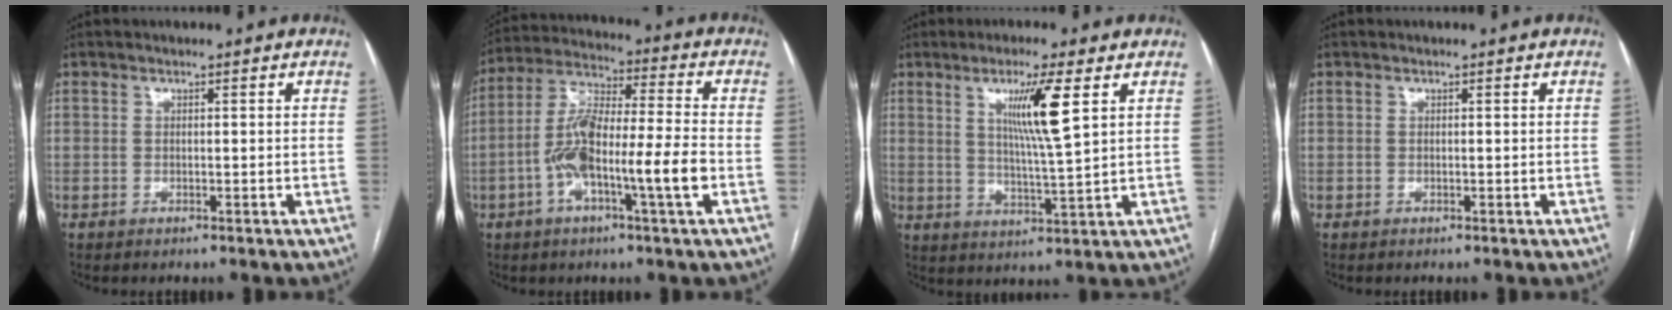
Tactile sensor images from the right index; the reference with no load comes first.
{"total": 13.3, "force": [-3.9, 1.2, 12.7], "torque": [-0.246, 0.010, -0.072]}
{"total": 8.4, "force": [3.3, -0.7, 7.7], "torque": [-0.137, -0.011, 0.060]}
{"total": 0.0}